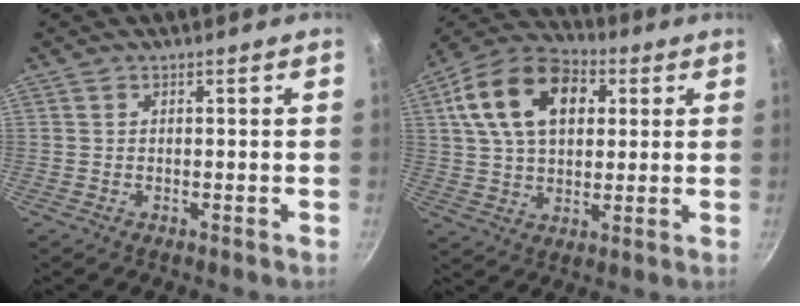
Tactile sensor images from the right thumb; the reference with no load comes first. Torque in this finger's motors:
{"motor_torque": [-0.73, 2.81, 1.58, 0.73, 0.26]}